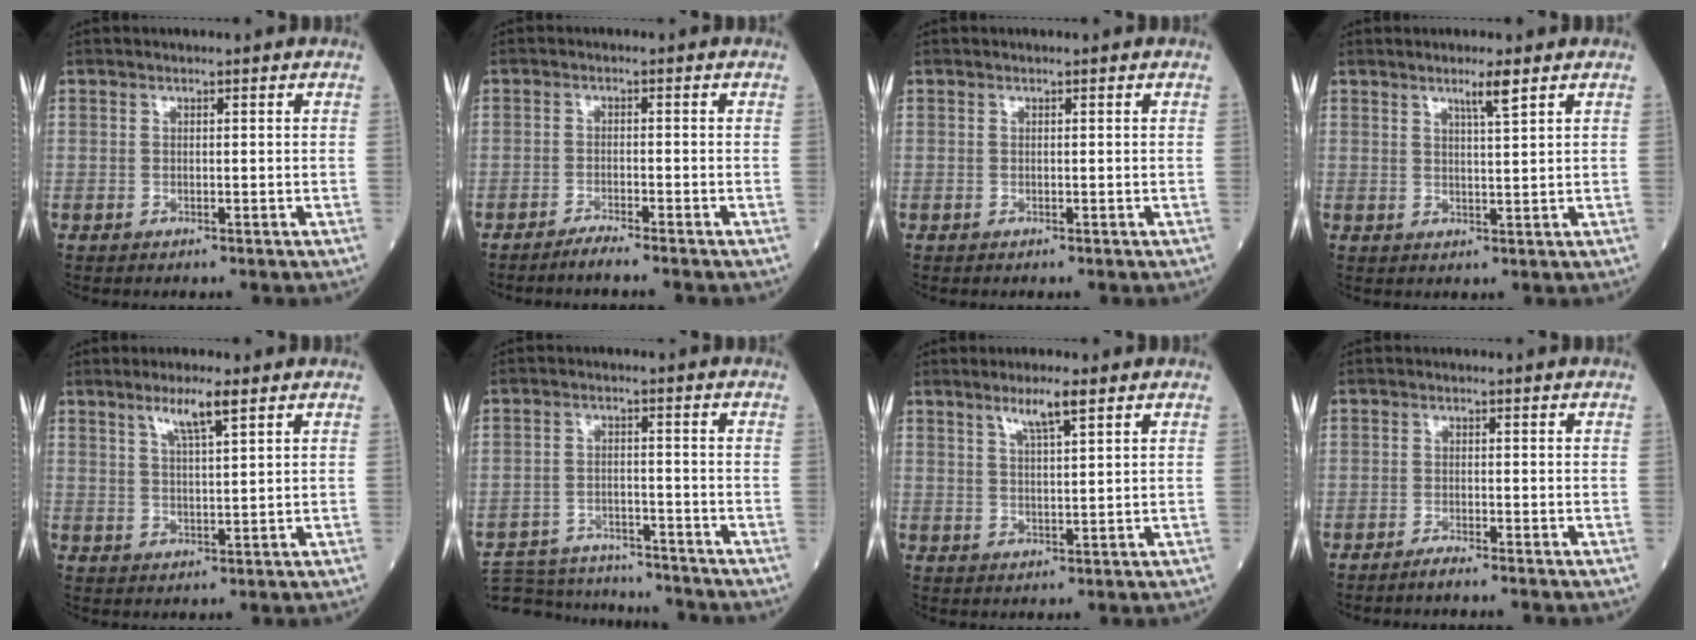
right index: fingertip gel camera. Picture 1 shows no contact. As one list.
[{"total": 2.5, "force": [-2.2, -0.7, 1.0], "torque": [-0.022, -0.002, -0.040]}, {"total": 0.0}, {"total": 2.9, "force": [1.9, -0.4, 2.2], "torque": [-0.043, -0.002, 0.039]}, {"total": 4.9, "force": [3.1, 0.1, 3.8], "torque": [-0.072, 0.002, 0.058]}, {"total": 14.6, "force": [-13.9, 2.8, 3.4], "torque": [-0.064, 0.008, -0.200]}, {"total": 4.3, "force": [2.8, 0.1, 3.2], "torque": [-0.062, 0.001, 0.054]}, {"total": 1.9, "force": [-1.7, -0.5, 0.8], "torque": [-0.018, 0.001, -0.028]}]